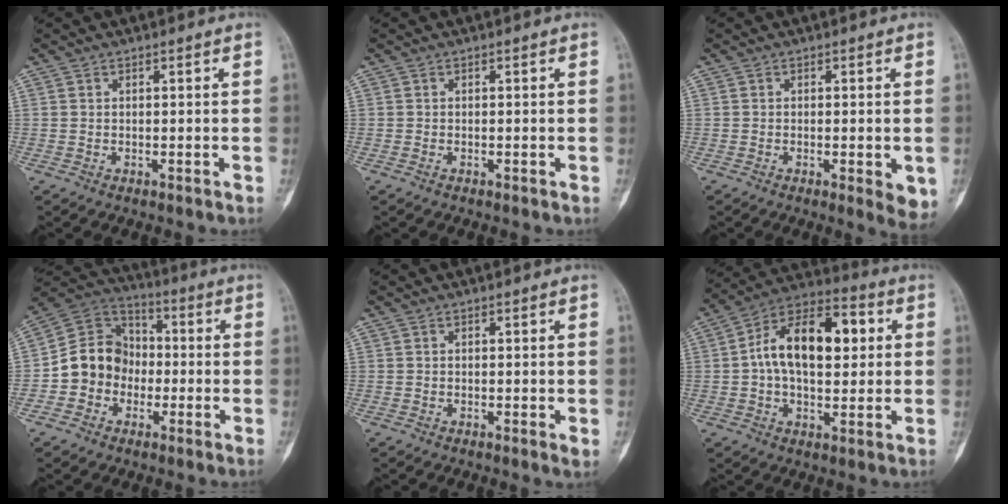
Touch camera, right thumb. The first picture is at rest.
{"total": 0.6, "force": [-0.3, 0.4, 0.3], "torque": [-0.001, 0.001, -0.005]}
{"total": 4.9, "force": [-1.1, 1.7, 4.4], "torque": [-0.048, -0.010, -0.013]}
{"total": 12.2, "force": [-2.6, 10.7, 5.3], "torque": [-0.056, 0.044, -0.058]}
{"total": 0.8, "force": [0.0, 0.4, 0.7], "torque": [-0.005, -0.003, -0.002]}
{"total": 17.4, "force": [2.3, 9.9, 14.1], "torque": [-0.209, 0.031, 0.029]}